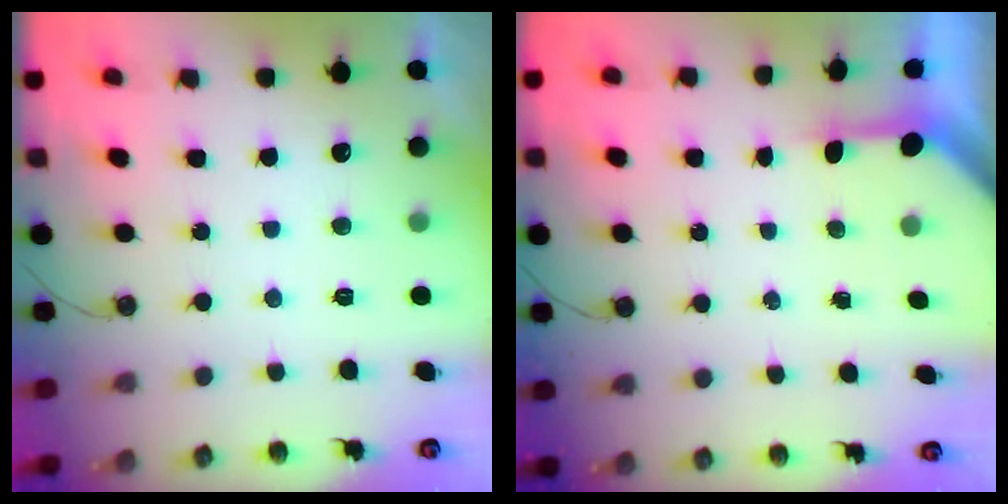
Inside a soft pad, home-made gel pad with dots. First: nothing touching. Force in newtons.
{"total": 3.2, "press": 3.2, "slide": 0.2}